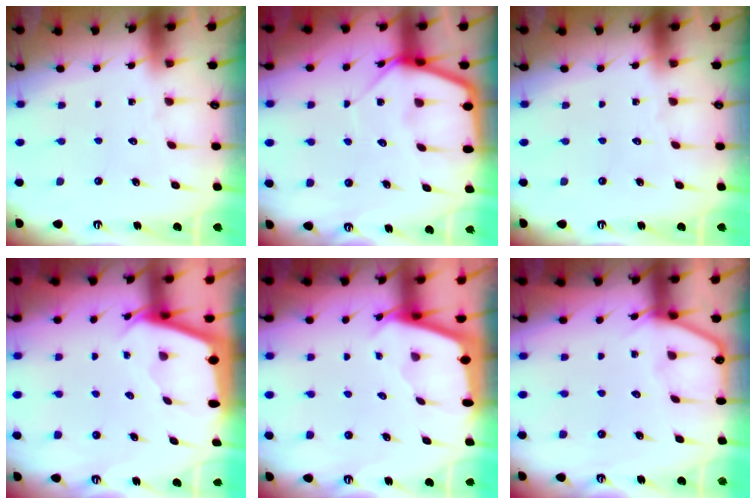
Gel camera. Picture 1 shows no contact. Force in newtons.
{"total": 6.5, "press": 6.5, "slide": 0.5}
{"total": 0.0}
{"total": 2.0, "press": 1.9, "slide": 0.2}
{"total": 1.8, "press": 1.8, "slide": 0.2}
{"total": 4.1, "press": 4.1, "slide": 0.4}